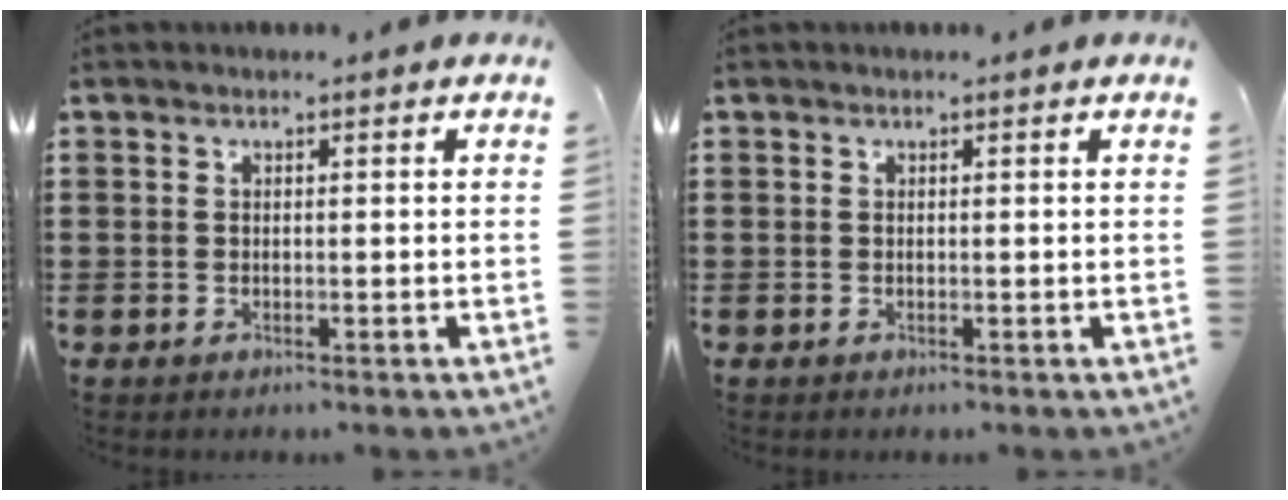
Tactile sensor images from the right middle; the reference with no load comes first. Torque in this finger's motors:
{"motor_torque": [0.09, -0.12, 0.00, 0.01]}